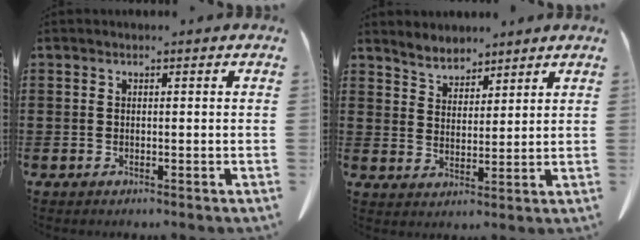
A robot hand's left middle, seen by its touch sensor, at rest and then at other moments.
{"total": 4.0, "force": [3.8, 1.2, 0.0], "torque": [-0.016, -0.012, 0.072]}